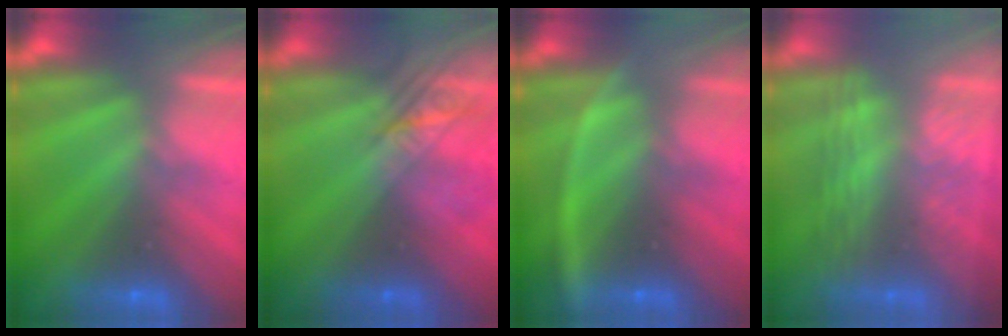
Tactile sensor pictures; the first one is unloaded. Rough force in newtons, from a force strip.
{"total": 2.4}
{"total": 3.5}
{"total": 2.7}